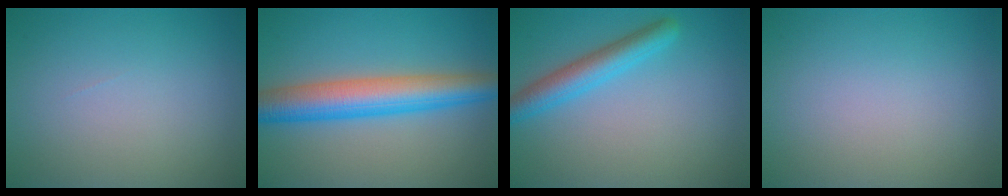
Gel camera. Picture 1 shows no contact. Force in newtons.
{"total": 7.1, "press": 7.1, "slide": 0.2}
{"total": 3.6, "press": 3.6, "slide": 0.2}
{"total": 0.0}